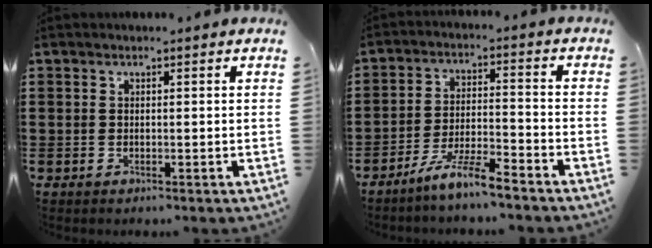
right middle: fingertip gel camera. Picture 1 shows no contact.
{"total": 6.9, "force": [-5.9, 0.0, 3.5], "torque": [-0.077, -0.009, -0.113]}